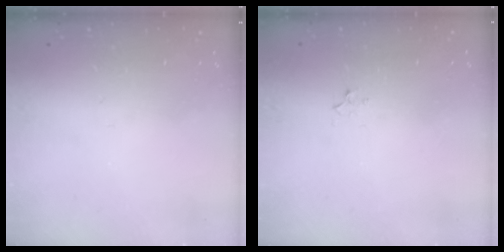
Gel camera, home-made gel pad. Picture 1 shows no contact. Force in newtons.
{"total": 3.0, "press": 3.0, "slide": 0.5}